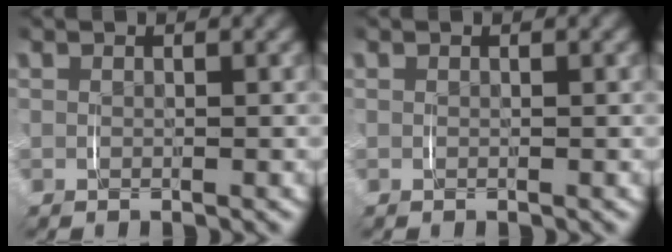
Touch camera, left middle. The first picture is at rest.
{"total": 0.0}